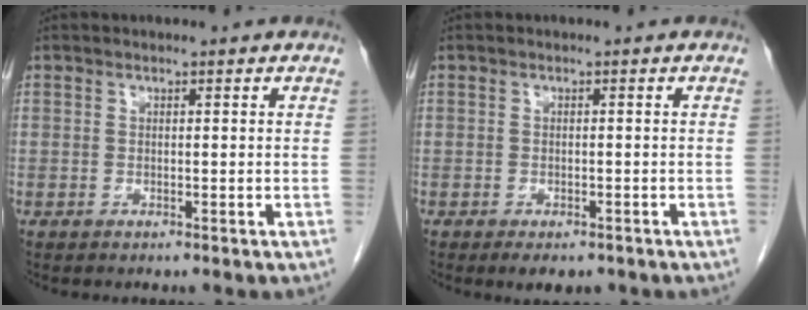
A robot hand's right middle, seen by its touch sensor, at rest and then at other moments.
{"total": 3.8, "force": [-2.7, 1.8, 1.9], "torque": [-0.019, -0.003, -0.032]}